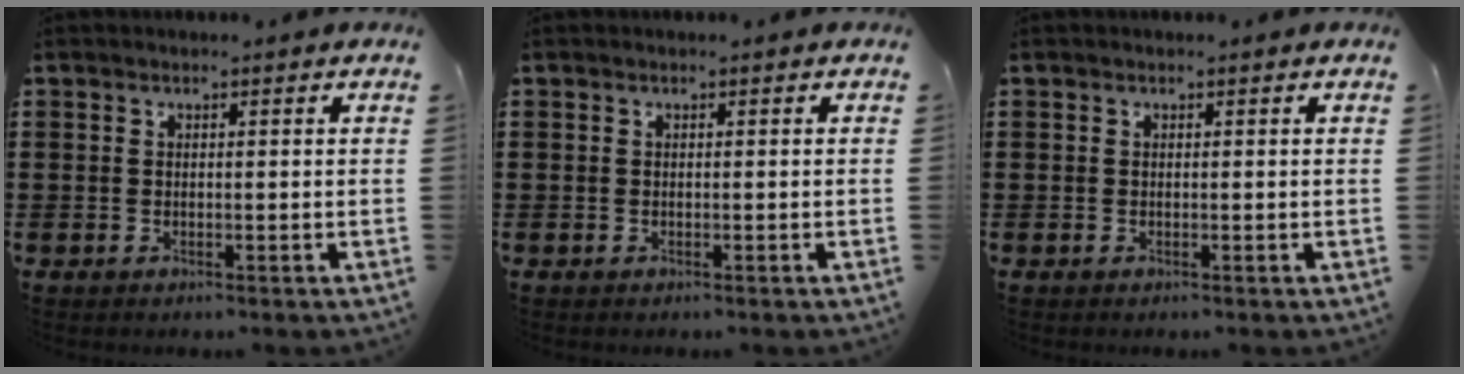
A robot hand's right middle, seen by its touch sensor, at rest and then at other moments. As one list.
[{"total": 0.0}, {"total": 0.0}]